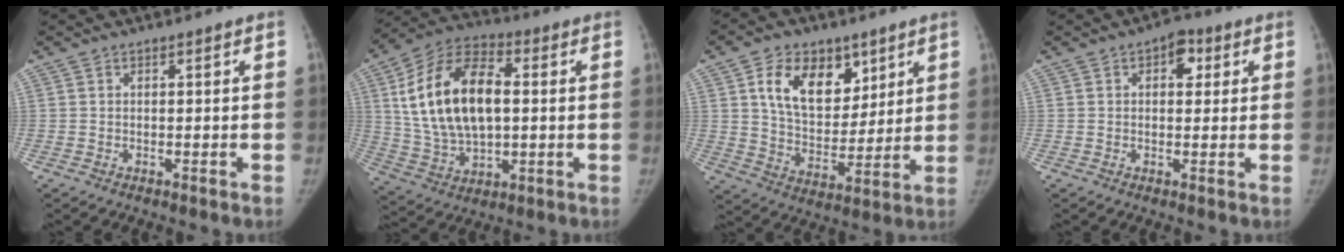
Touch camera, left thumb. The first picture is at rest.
{"total": 20.5, "force": [2.9, 11.7, 16.6], "torque": [-0.295, 0.011, 0.054]}
{"total": 15.0, "force": [6.9, 9.9, 8.9], "torque": [-0.112, -0.037, 0.132]}
{"total": 4.8, "force": [1.7, 3.1, 3.3], "torque": [-0.019, 0.001, 0.017]}